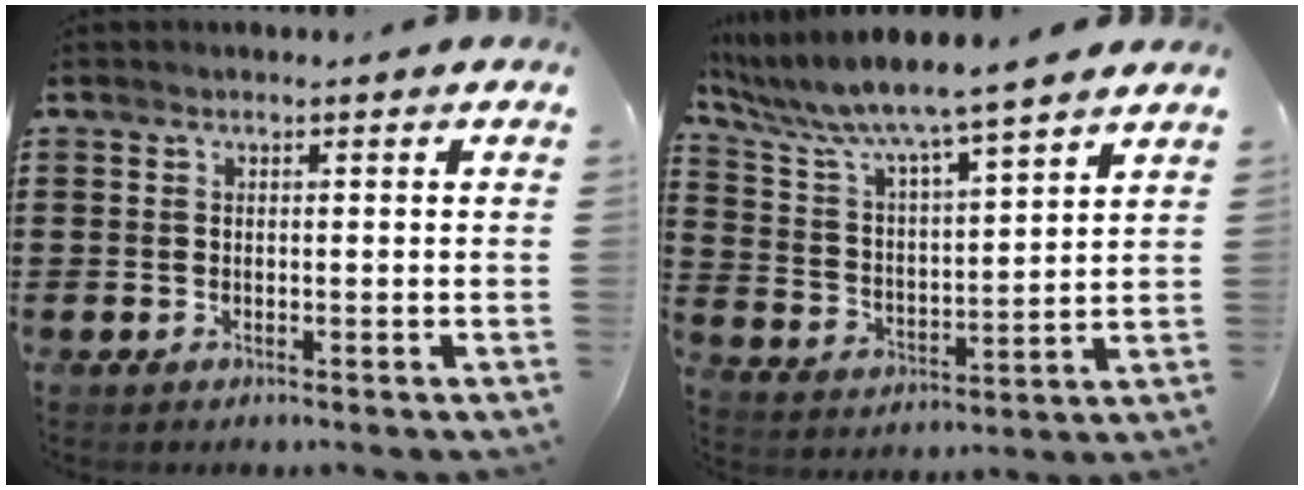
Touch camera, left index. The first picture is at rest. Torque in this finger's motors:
{"motor_torque": [2.14, 0.00, 0.46, 0.06]}